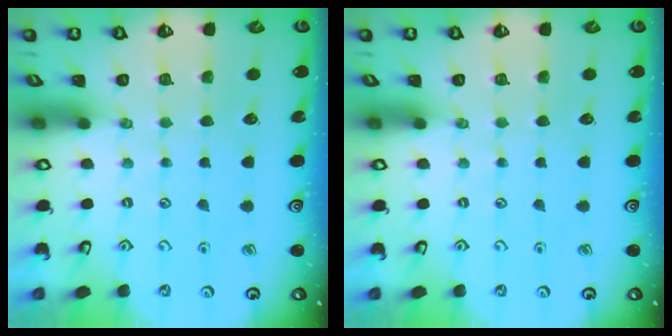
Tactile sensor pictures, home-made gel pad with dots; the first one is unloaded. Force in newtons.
{"total": 0.0}